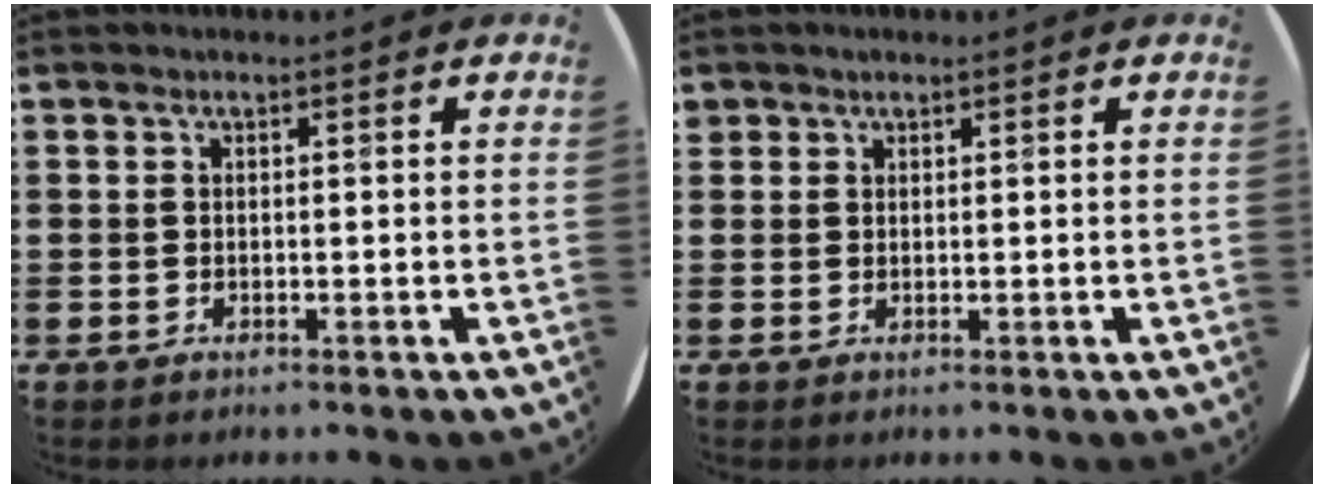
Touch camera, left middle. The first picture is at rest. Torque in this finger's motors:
{"motor_torque": [0.25, -0.15, -0.03, 0.01]}